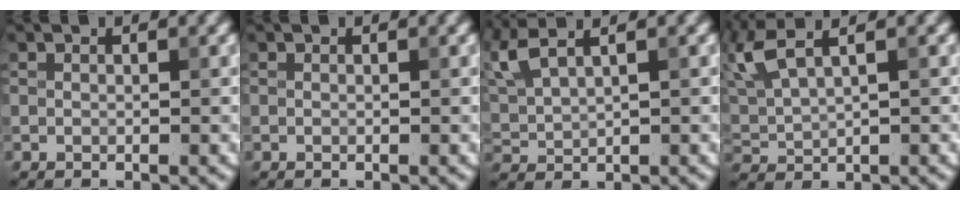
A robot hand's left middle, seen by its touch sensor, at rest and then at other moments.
{"total": 0.0}
{"total": 5.0, "force": [3.5, 1.6, 3.3], "torque": [-0.093, 0.022, 0.072]}
{"total": 4.3, "force": [2.7, 1.4, 3.0], "torque": [-0.082, 0.019, 0.061]}